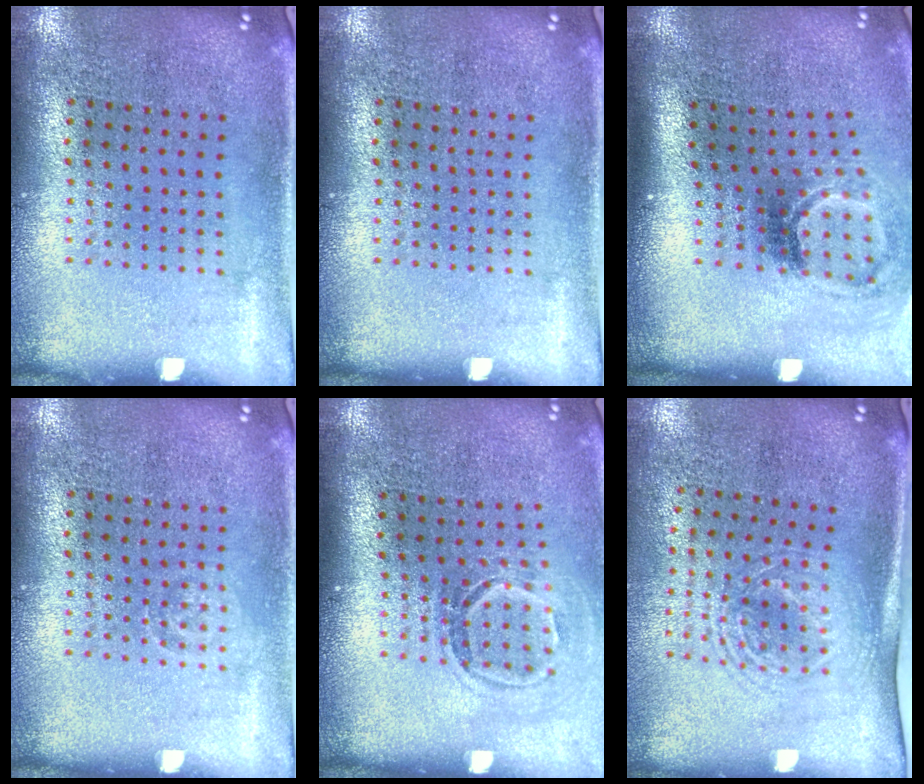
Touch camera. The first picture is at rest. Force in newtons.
{"total": 0.0}
{"total": 2.1, "press": 1.3, "slide": 1.6}
{"total": 0.7, "press": 0.7, "slide": 0.2}
{"total": 1.6, "press": 1.1, "slide": 1.1}
{"total": 1.7, "press": 1.3, "slide": 1.0}